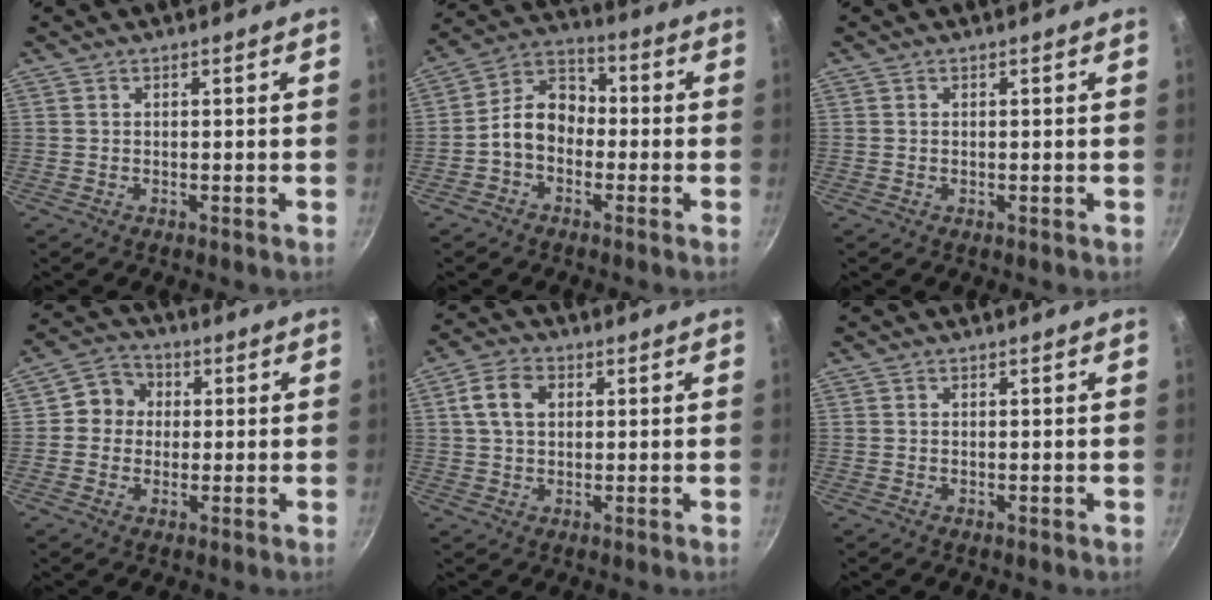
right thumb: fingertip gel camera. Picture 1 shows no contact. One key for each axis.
{"total": 9.3, "fx": -2.0, "fy": 6.9, "fz": 5.8, "tx": -0.067, "ty": 0.042, "tz": -0.057}
{"total": 0.0}
{"total": 6.8, "fx": 0.8, "fy": 6.3, "fz": 2.5, "tx": -0.007, "ty": 0.009, "tz": -0.005}
{"total": 6.5, "fx": 1.5, "fy": 4.6, "fz": 4.3, "tx": -0.073, "ty": 0.010, "tz": 0.023}
{"total": 0.0}